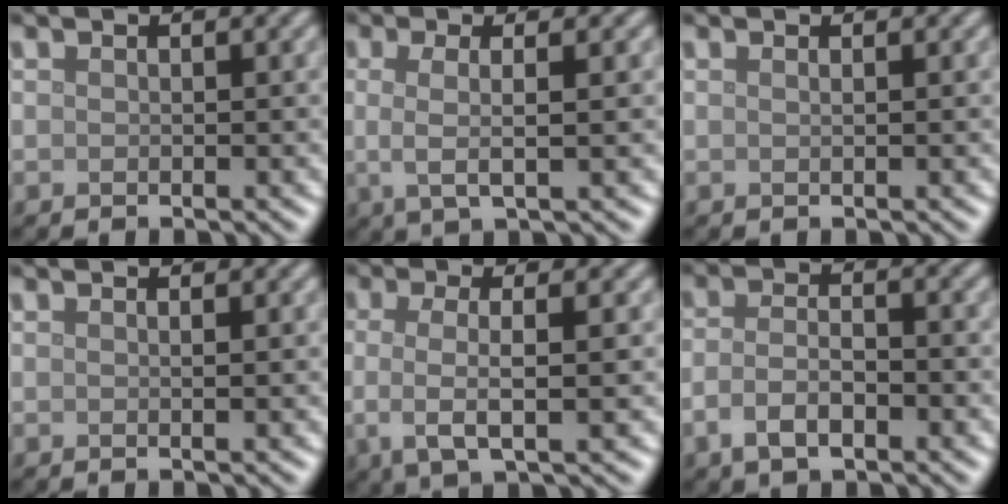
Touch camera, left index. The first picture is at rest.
{"total": 3.5, "force": [0.2, 1.0, 3.3], "torque": [-0.060, -0.001, 0.001]}
{"total": 0.7, "force": [0.3, 0.3, 0.6], "torque": [-0.003, 0.000, -0.002]}
{"total": 0.7, "force": [0.1, 0.2, 0.7], "torque": [-0.004, 0.003, -0.001]}
{"total": 4.6, "force": [-0.3, 1.4, 4.4], "torque": [-0.079, -0.003, -0.009]}
{"total": 3.8, "force": [-1.5, 1.7, 3.0], "torque": [-0.063, 0.000, -0.033]}